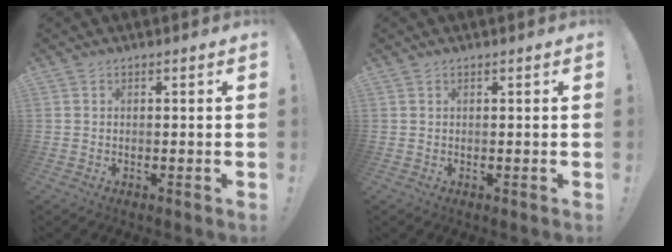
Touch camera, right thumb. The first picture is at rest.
{"total": 0.0}